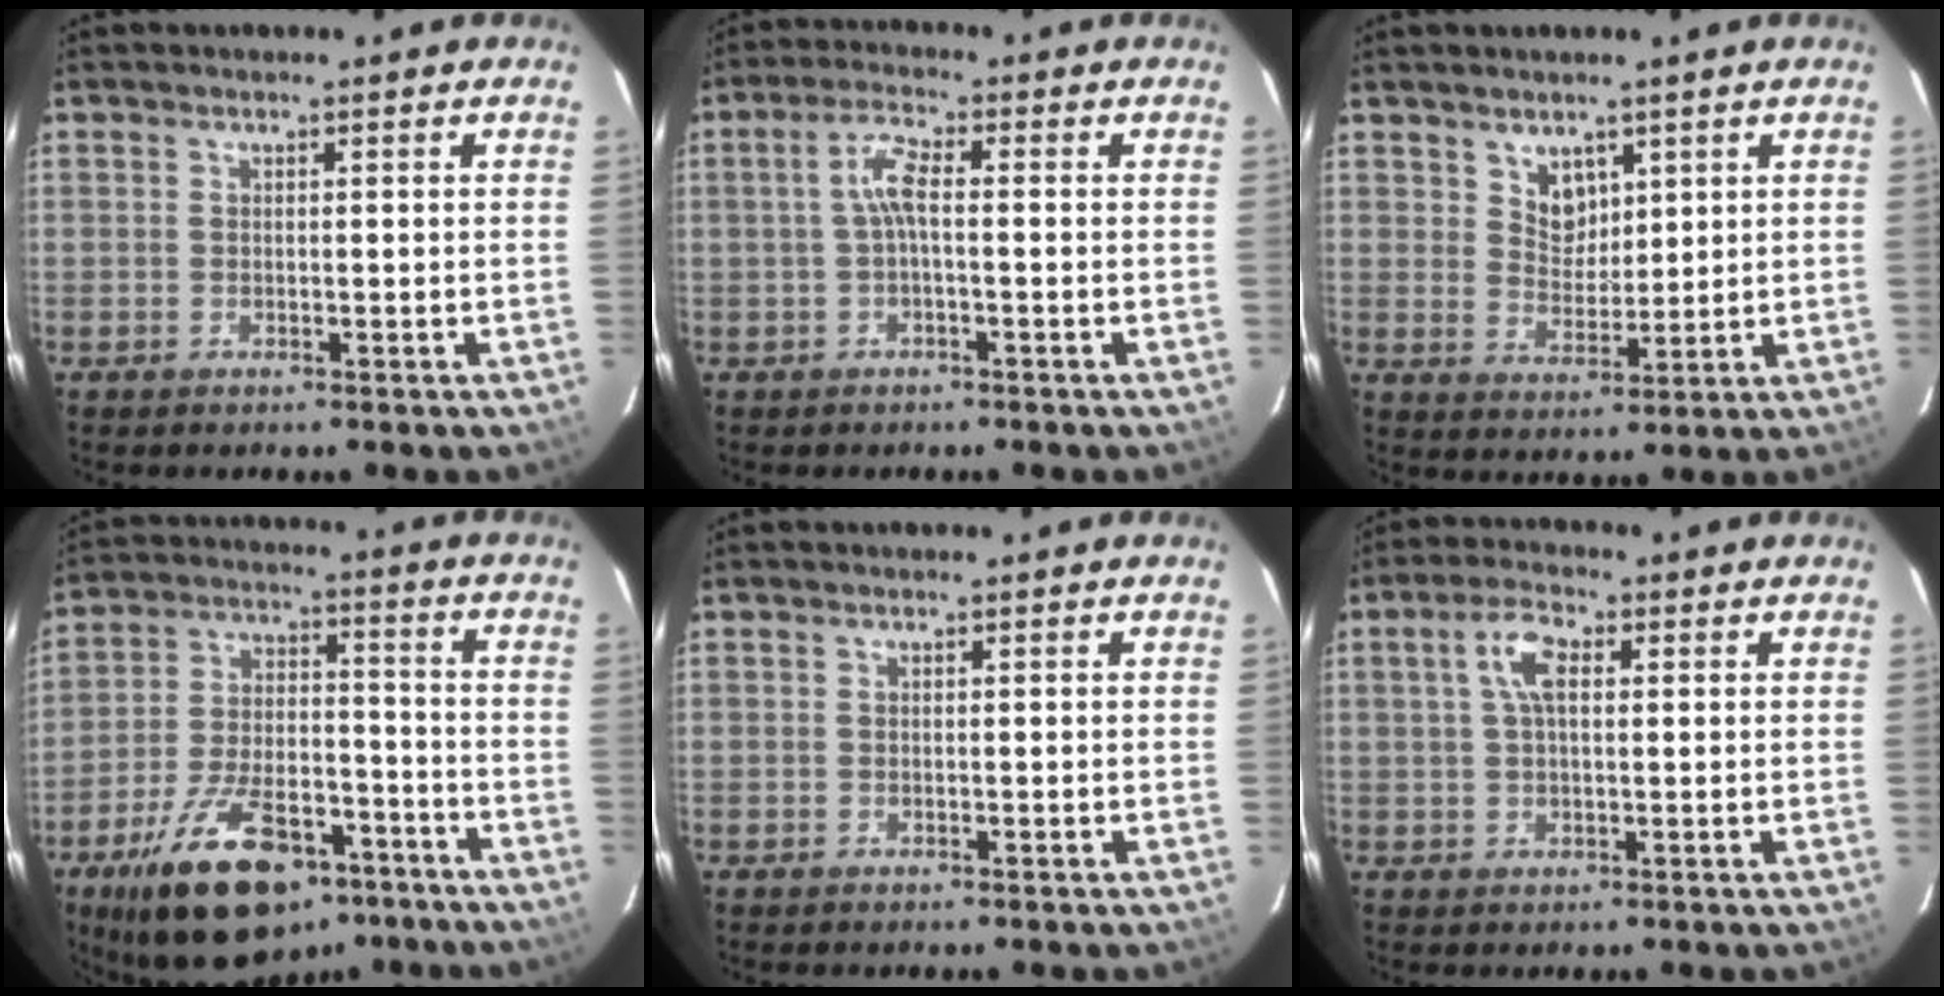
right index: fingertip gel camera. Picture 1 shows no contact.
{"total": 3.9, "force": [-0.4, 0.8, 3.8], "torque": [-0.080, 0.010, -0.007]}
{"total": 4.8, "force": [2.9, 3.4, 1.7], "torque": [-0.020, 0.002, 0.057]}
{"total": 20.8, "force": [-13.6, 9.6, 12.5], "torque": [-0.229, -0.004, -0.209]}
{"total": 0.0}
{"total": 5.2, "force": [1.3, 2.4, 4.4], "torque": [-0.084, 0.013, 0.025]}